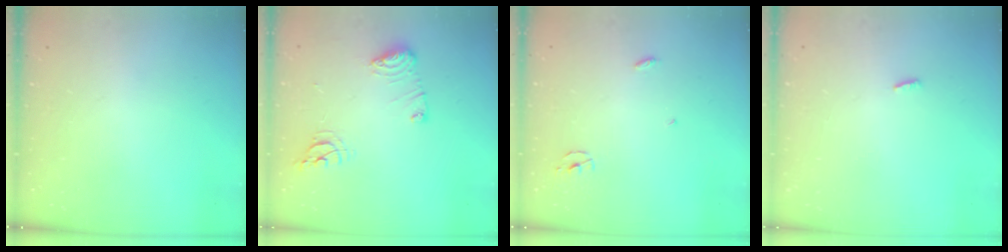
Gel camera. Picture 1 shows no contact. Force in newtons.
{"total": 10.5, "press": 10.5, "slide": 1.0}
{"total": 2.5, "press": 2.5, "slide": 0.1}
{"total": 2.3, "press": 2.1, "slide": 0.8}